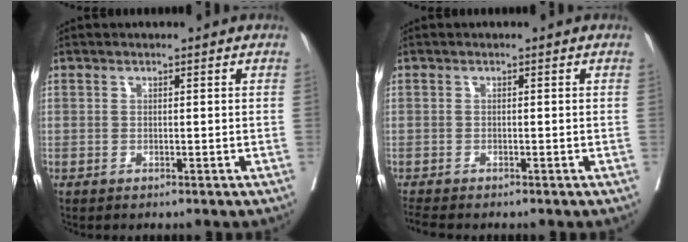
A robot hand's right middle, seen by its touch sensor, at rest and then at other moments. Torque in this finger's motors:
{"motor_torque": [0.14, -0.13, 0.02, 0.00]}